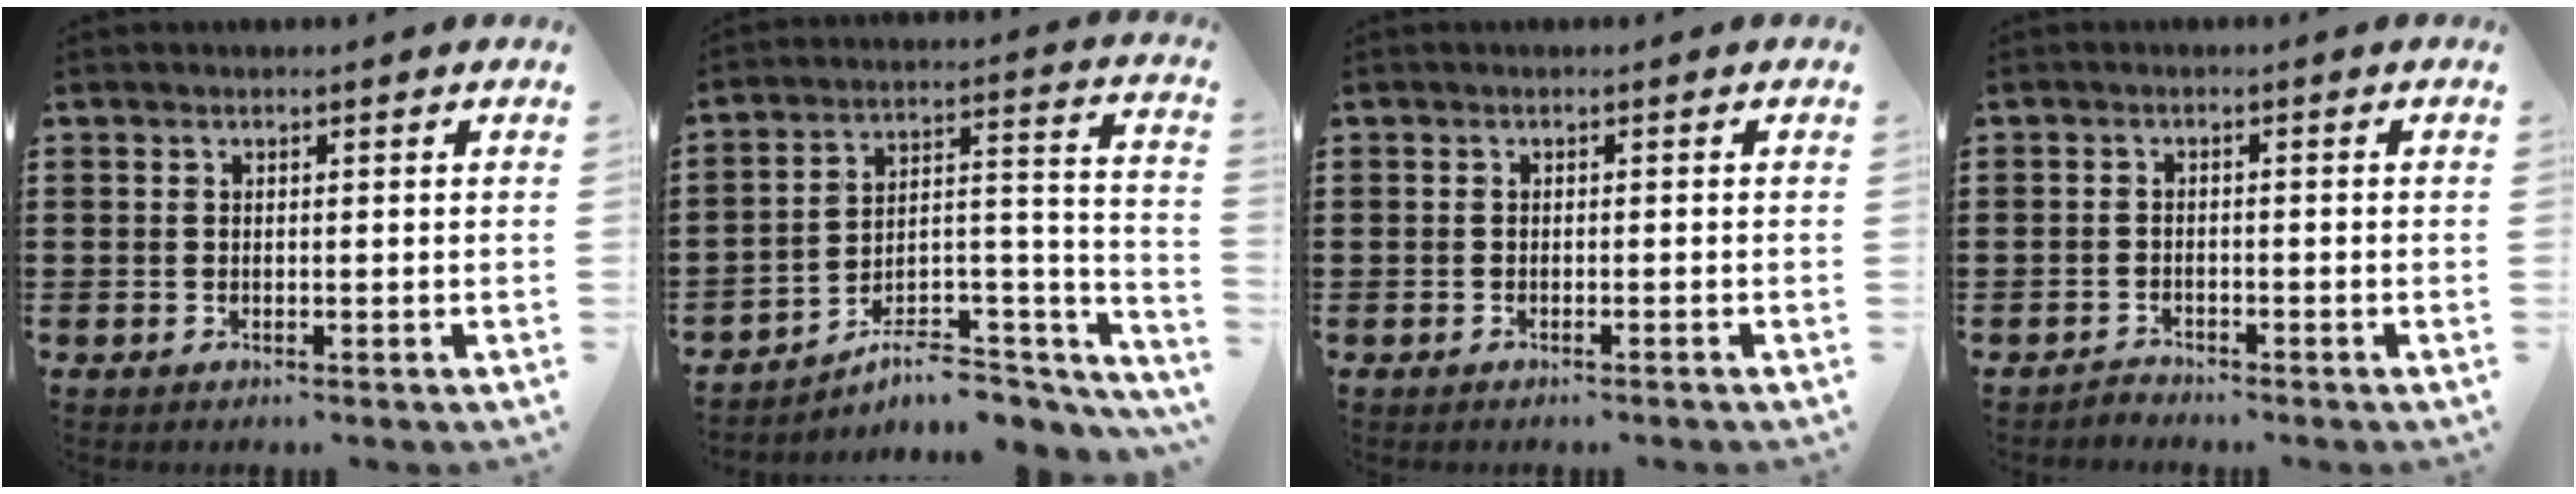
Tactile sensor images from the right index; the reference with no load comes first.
{"total": 5.7, "force": [-4.6, 2.1, 2.6], "torque": [-0.040, -0.006, -0.086]}
{"total": 0.6, "force": [-0.5, -0.1, 0.2], "torque": [-0.005, -0.001, -0.011]}
{"total": 1.6, "force": [-1.5, 0.3, -0.1], "torque": [-0.003, 0.004, -0.035]}